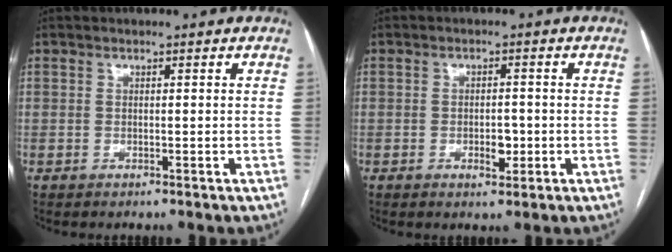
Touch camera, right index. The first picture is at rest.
{"total": 2.9, "force": [-0.8, 1.5, 2.3], "torque": [-0.032, 0.004, -0.005]}